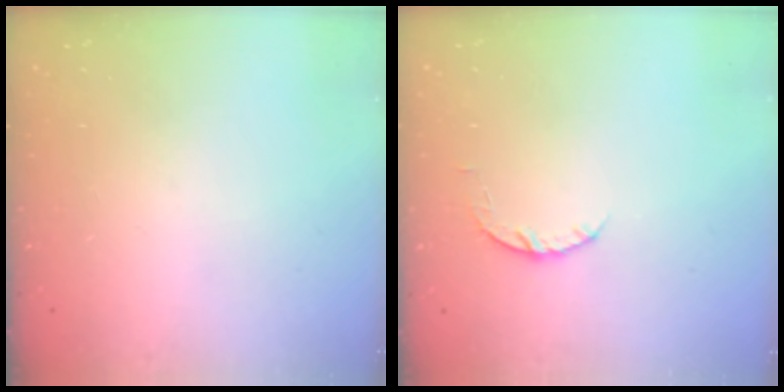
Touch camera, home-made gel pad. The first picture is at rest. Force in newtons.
{"total": 4.1, "press": 4.1, "slide": 0.6}